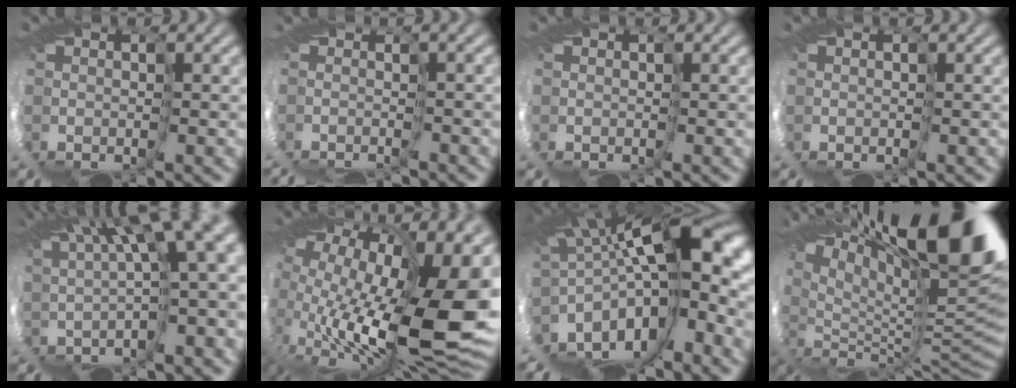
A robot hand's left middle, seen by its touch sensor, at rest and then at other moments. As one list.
[{"total": 5.7, "force": [-4.7, -2.7, -1.8], "torque": [0.017, -0.013, -0.042]}, {"total": 0.0}, {"total": 0.0}, {"total": 9.3, "force": [5.4, -0.6, 7.5], "torque": [-0.090, 0.018, 0.116]}, {"total": 12.6, "force": [2.3, 4.2, 11.7], "torque": [-0.207, -0.046, 0.066]}, {"total": 9.3, "force": [-2.2, 1.4, 8.9], "torque": [-0.149, -0.016, -0.033]}, {"total": 13.5, "force": [10.8, -1.1, 8.0], "torque": [-0.145, 0.026, 0.202]}]